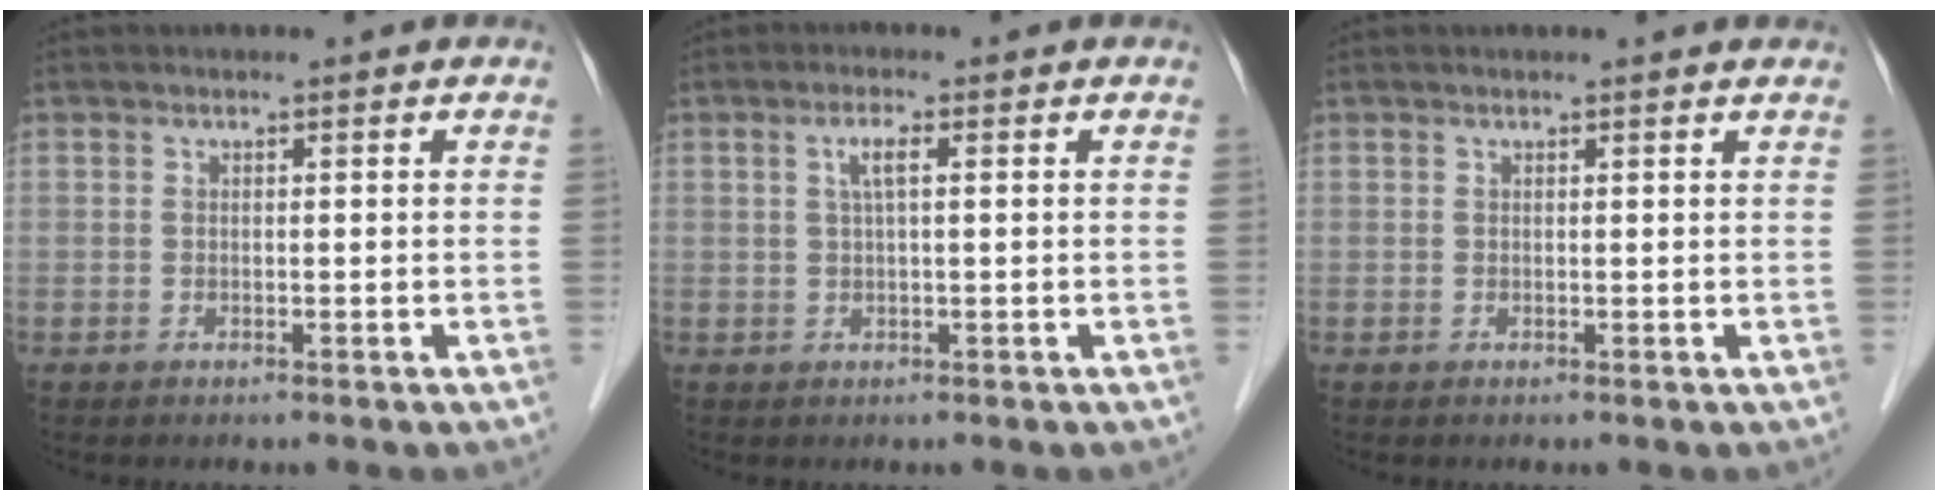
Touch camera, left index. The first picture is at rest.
{"total": 2.5, "force": [0.7, 0.3, 2.3], "torque": [-0.048, 0.007, 0.013]}
{"total": 2.1, "force": [2.0, 0.1, 0.5], "torque": [-0.011, 0.008, 0.016]}